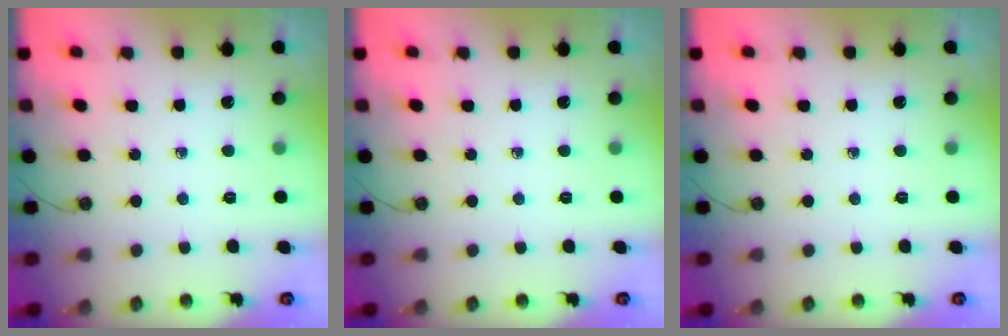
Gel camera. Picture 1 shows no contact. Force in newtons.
{"total": 0.0}
{"total": 0.0}